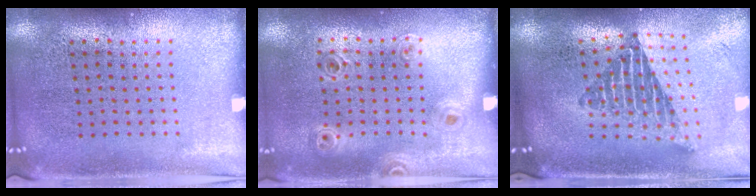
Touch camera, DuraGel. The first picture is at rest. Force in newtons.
{"total": 0.9, "press": 0.9, "slide": 0.0}
{"total": 2.0, "press": 1.5, "slide": 1.4}